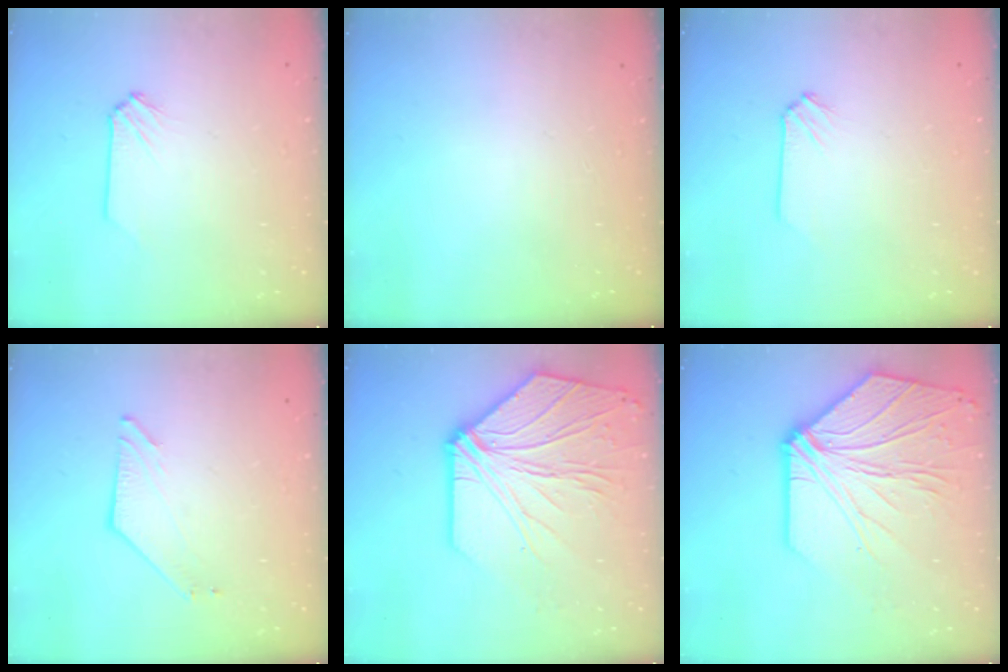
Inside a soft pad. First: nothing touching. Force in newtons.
{"total": 0.0}
{"total": 0.0}
{"total": 3.4, "press": 3.4, "slide": 0.1}
{"total": 15.2, "press": 15.0, "slide": 2.2}
{"total": 15.2, "press": 15.0, "slide": 2.2}